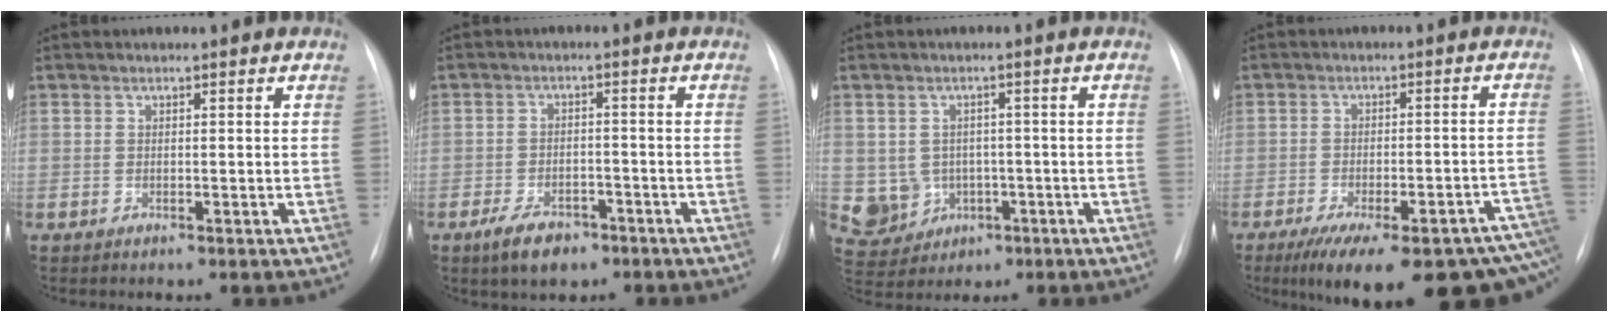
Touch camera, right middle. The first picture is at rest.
{"total": 5.6, "force": [-3.7, 2.8, 3.1], "torque": [-0.063, -0.002, -0.057]}
{"total": 7.0, "force": [-1.1, 6.7, 1.5], "torque": [-0.038, 0.012, -0.003]}
{"total": 22.7, "force": [-15.8, 5.3, 15.4], "torque": [-0.163, 0.001, -0.201]}